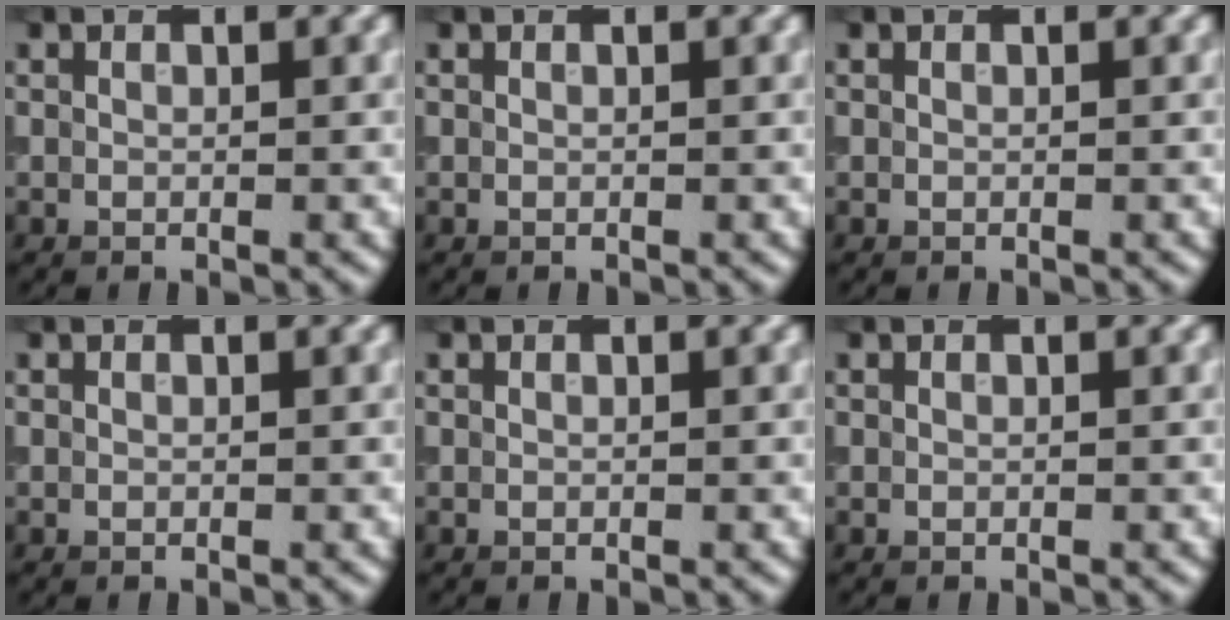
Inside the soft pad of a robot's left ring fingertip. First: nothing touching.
{"total": 0.0}
{"total": 0.0}
{"total": 0.0}
{"total": 0.0}
{"total": 0.0}